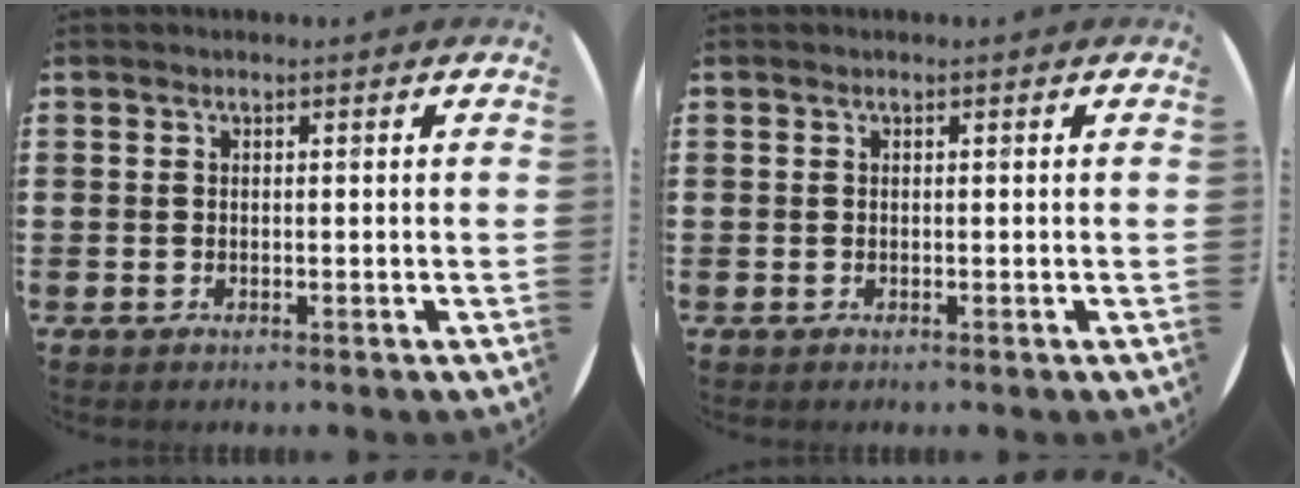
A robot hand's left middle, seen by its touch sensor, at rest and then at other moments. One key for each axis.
{"total": 0.0}